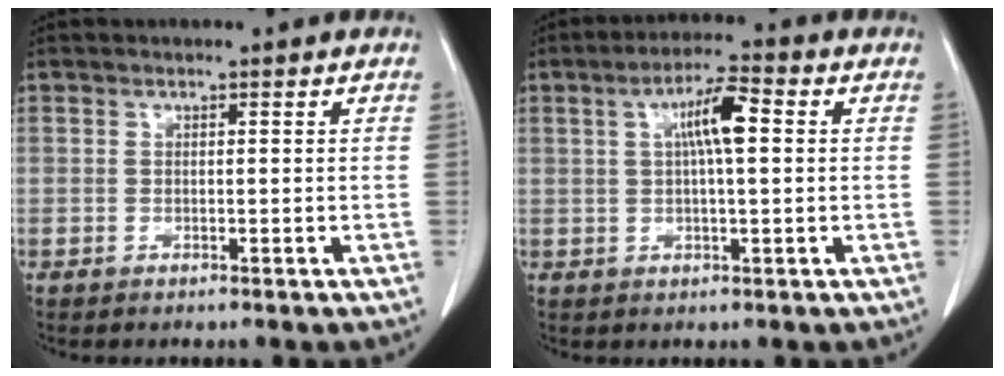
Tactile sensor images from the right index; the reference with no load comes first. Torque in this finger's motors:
{"motor_torque": [0.95, 0.04, 0.46, 0.13]}